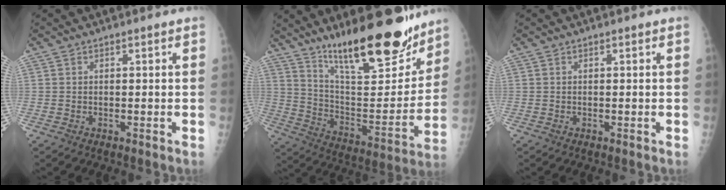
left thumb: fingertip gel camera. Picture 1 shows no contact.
{"total": 23.5, "force": [17.4, 6.5, 14.5], "torque": [-0.182, -0.099, 0.285]}
{"total": 0.0}